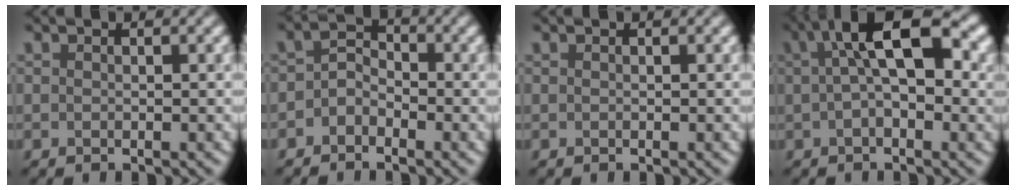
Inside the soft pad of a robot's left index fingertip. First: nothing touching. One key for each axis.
{"total": 2.1, "fx": -1.2, "fy": 1.4, "fz": 1.0, "tx": -0.021, "ty": 0.013, "tz": -0.027}
{"total": 0.0}
{"total": 8.8, "fx": 2.4, "fy": 4.0, "fz": 7.5, "tx": -0.112, "ty": 0.026, "tz": 0.027}